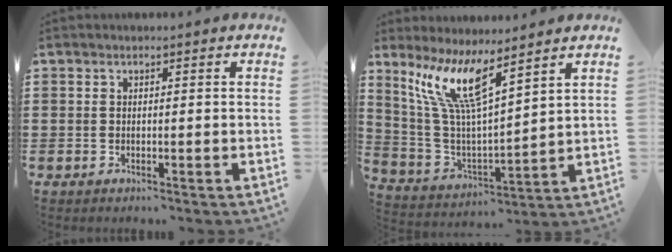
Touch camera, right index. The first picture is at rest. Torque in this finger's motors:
{"motor_torque": [1.11, 1.02, 0.90, 0.21]}